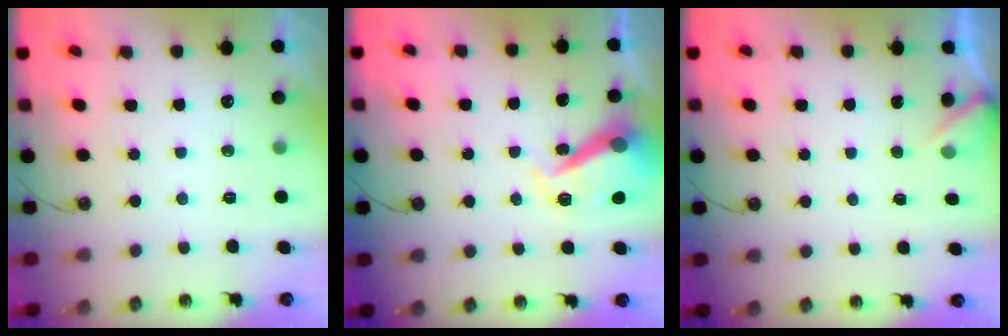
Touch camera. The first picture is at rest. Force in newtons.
{"total": 16.6, "press": 16.6, "slide": 0.3}
{"total": 2.9, "press": 2.9, "slide": 0.3}